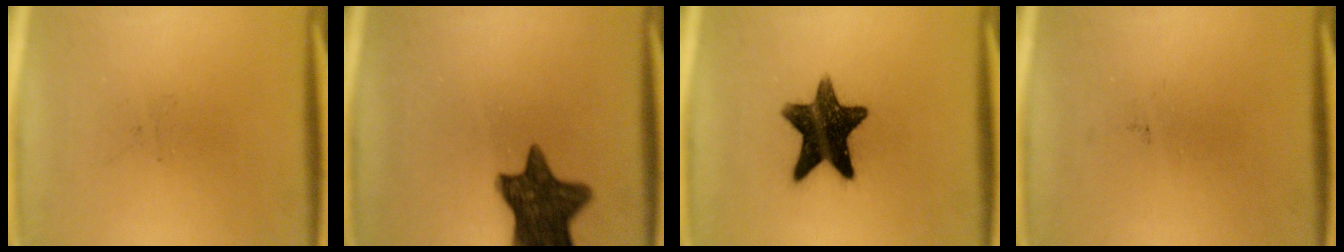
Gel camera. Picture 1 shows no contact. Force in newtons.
{"total": 12.7}
{"total": 13.7}
{"total": 0.0}